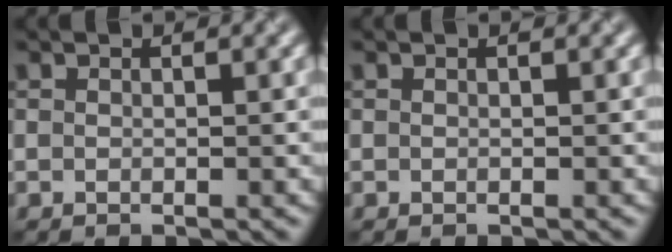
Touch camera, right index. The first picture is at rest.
{"total": 0.0}